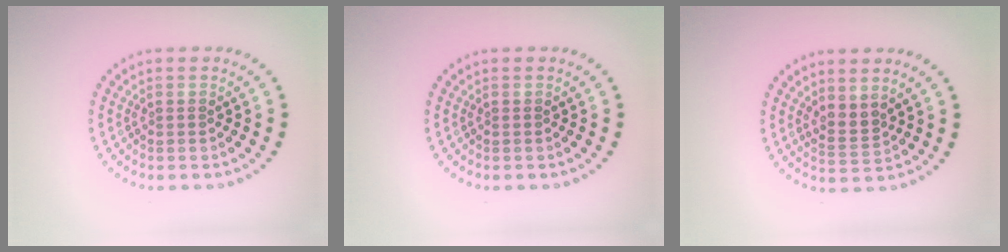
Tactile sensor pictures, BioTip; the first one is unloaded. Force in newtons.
{"total": 0.0}
{"total": 2.0, "press": 1.4, "slide": 1.4}